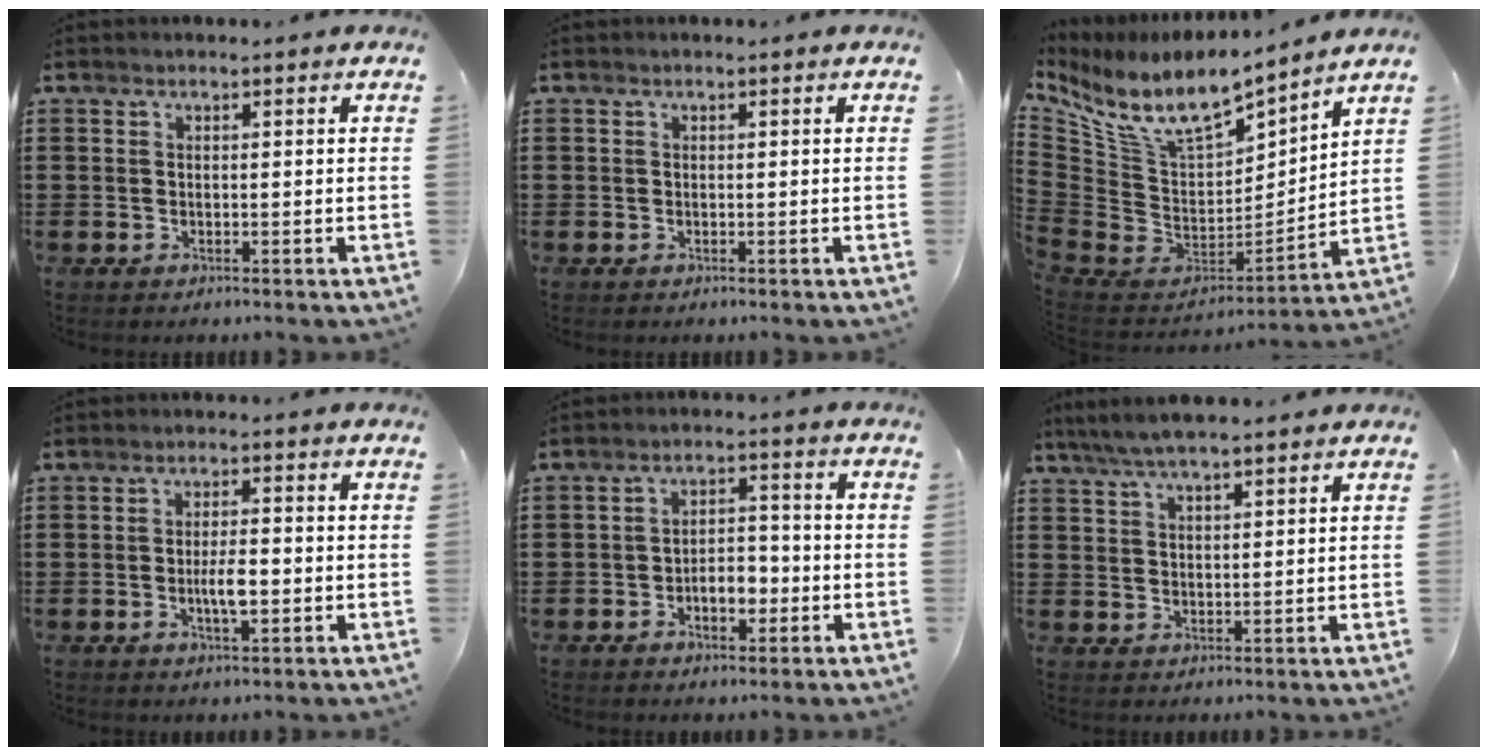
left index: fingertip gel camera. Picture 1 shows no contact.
{"total": 0.0}
{"total": 10.0, "force": [7.3, 3.4, 5.9], "torque": [-0.145, -0.057, 0.130]}
{"total": 4.2, "force": [-0.7, 1.2, 3.9], "torque": [-0.070, 0.004, -0.013]}
{"total": 5.0, "force": [-1.9, 2.7, 3.8], "torque": [-0.060, 0.006, -0.038]}
{"total": 4.2, "force": [3.4, 0.6, 2.3], "torque": [-0.051, -0.004, 0.063]}